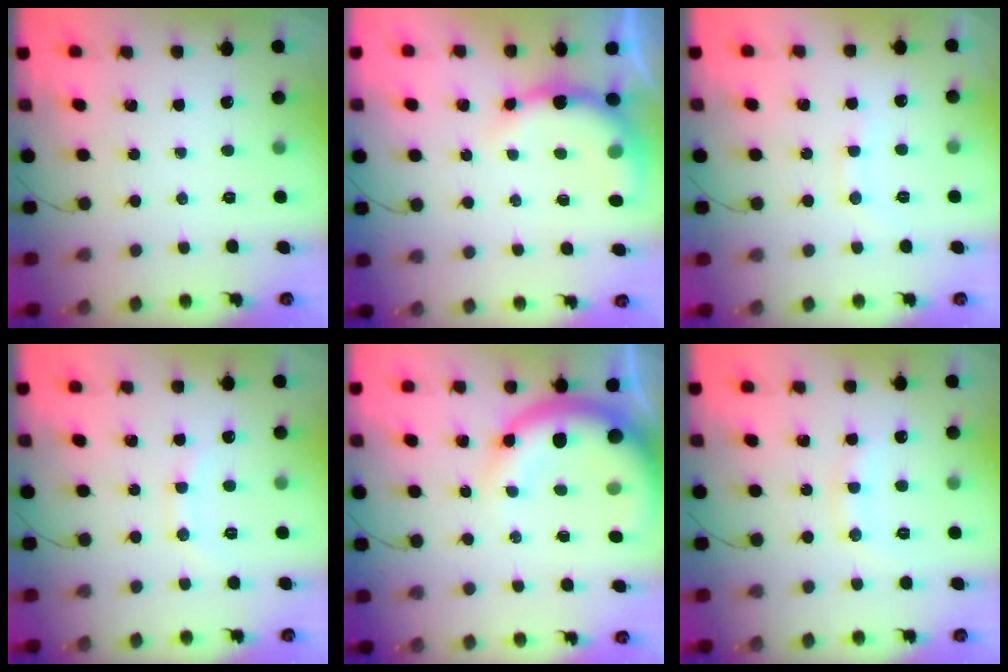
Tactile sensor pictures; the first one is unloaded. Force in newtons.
{"total": 9.0, "press": 8.9, "slide": 0.6}
{"total": 7.2, "press": 7.1, "slide": 1.2}
{"total": 7.3, "press": 7.2, "slide": 1.3}
{"total": 12.5, "press": 12.2, "slide": 2.8}
{"total": 9.3, "press": 9.2, "slide": 1.0}